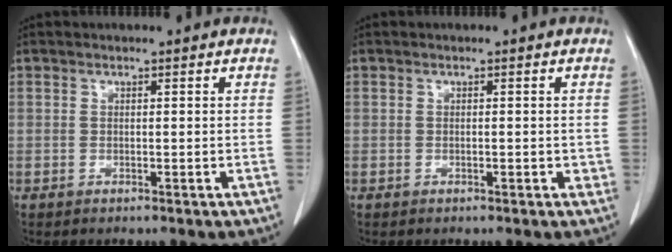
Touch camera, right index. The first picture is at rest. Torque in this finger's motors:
{"motor_torque": [-0.02, 0.04, -0.03, -0.01]}